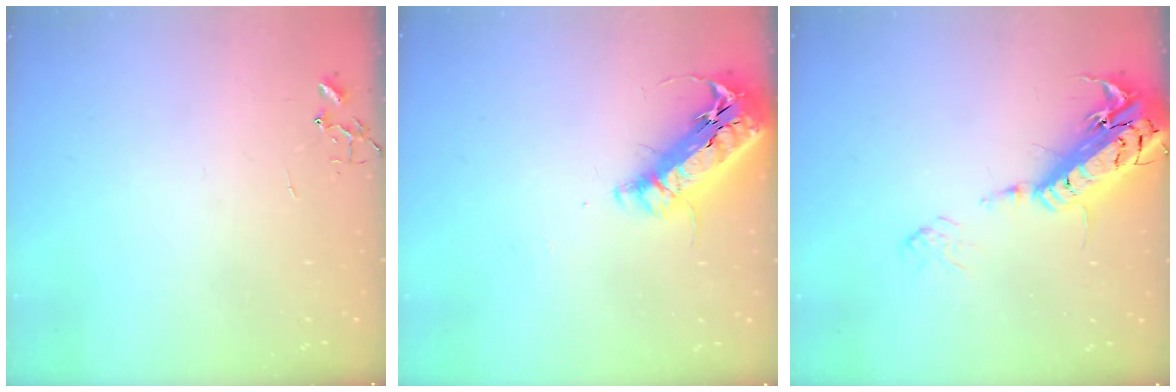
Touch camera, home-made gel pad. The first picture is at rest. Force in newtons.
{"total": 21.2, "press": 20.8, "slide": 4.0}
{"total": 22.4, "press": 22.0, "slide": 4.3}